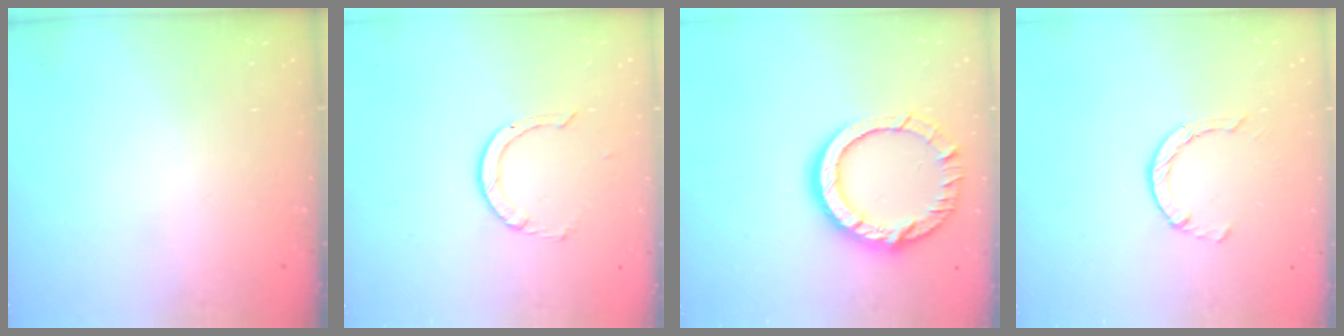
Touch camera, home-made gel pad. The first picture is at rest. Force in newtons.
{"total": 1.7, "press": 1.7, "slide": 0.1}
{"total": 15.1, "press": 15.0, "slide": 1.5}
{"total": 2.9, "press": 2.8, "slide": 0.4}